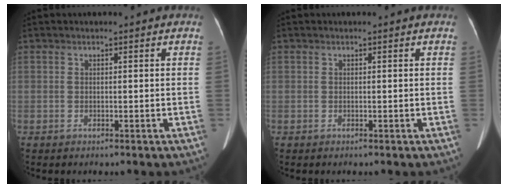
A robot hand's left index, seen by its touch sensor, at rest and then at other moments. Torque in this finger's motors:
{"motor_torque": [0.16, -0.02, -0.03, 0.00]}